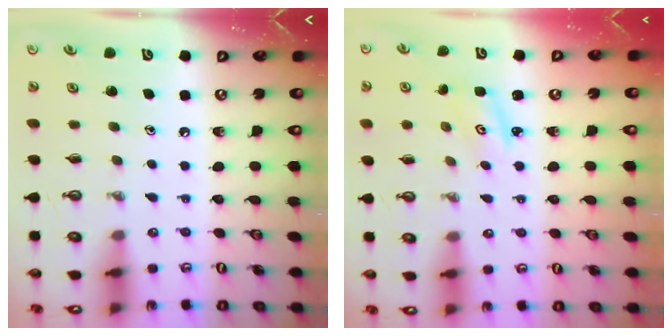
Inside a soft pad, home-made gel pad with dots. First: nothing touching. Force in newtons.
{"total": 1.8, "press": 1.8, "slide": 0.1}